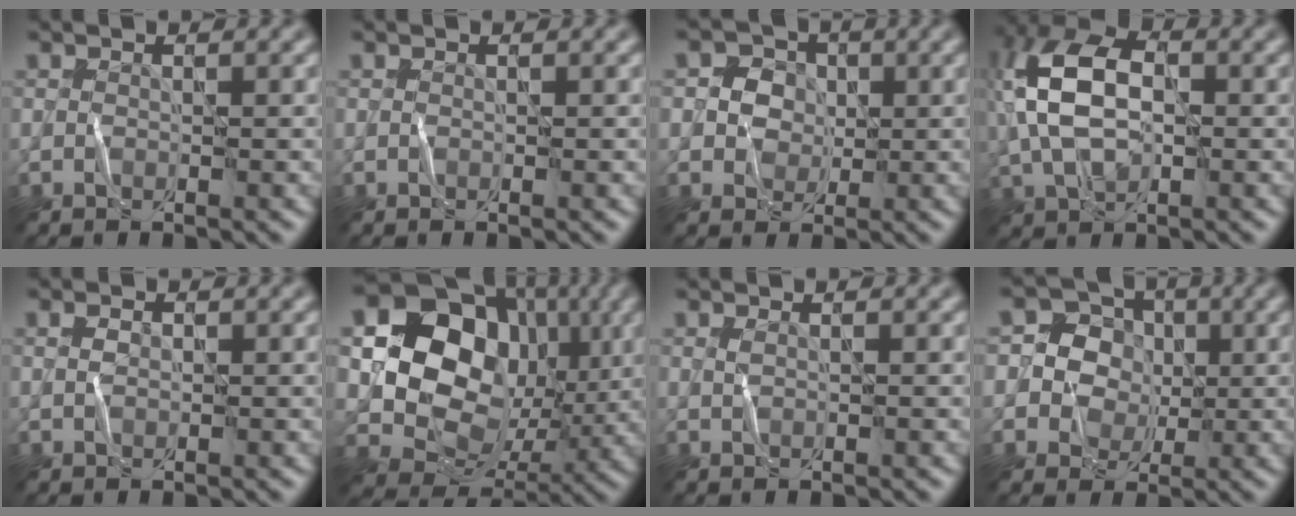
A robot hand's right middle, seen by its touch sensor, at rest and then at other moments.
{"total": 0.0}
{"total": 2.5, "force": [0.1, 2.4, 0.9], "torque": [-0.014, 0.002, -0.001]}
{"total": 9.3, "force": [0.4, 5.7, 7.3], "torque": [-0.179, 0.018, -0.001]}
{"total": 0.7, "force": [0.1, 0.6, 0.4], "torque": [-0.011, 0.001, 0.002]}
{"total": 14.1, "force": [2.5, 11.6, 7.7], "torque": [-0.132, 0.013, 0.045]}
{"total": 0.0}
{"total": 4.2, "force": [0.0, 3.9, 1.4], "torque": [-0.016, 0.006, -0.016]}